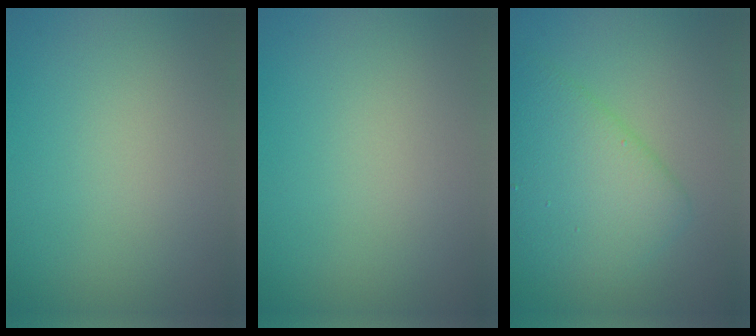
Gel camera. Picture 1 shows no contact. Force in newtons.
{"total": 0.0}
{"total": 5.5, "press": 5.5, "slide": 0.2}